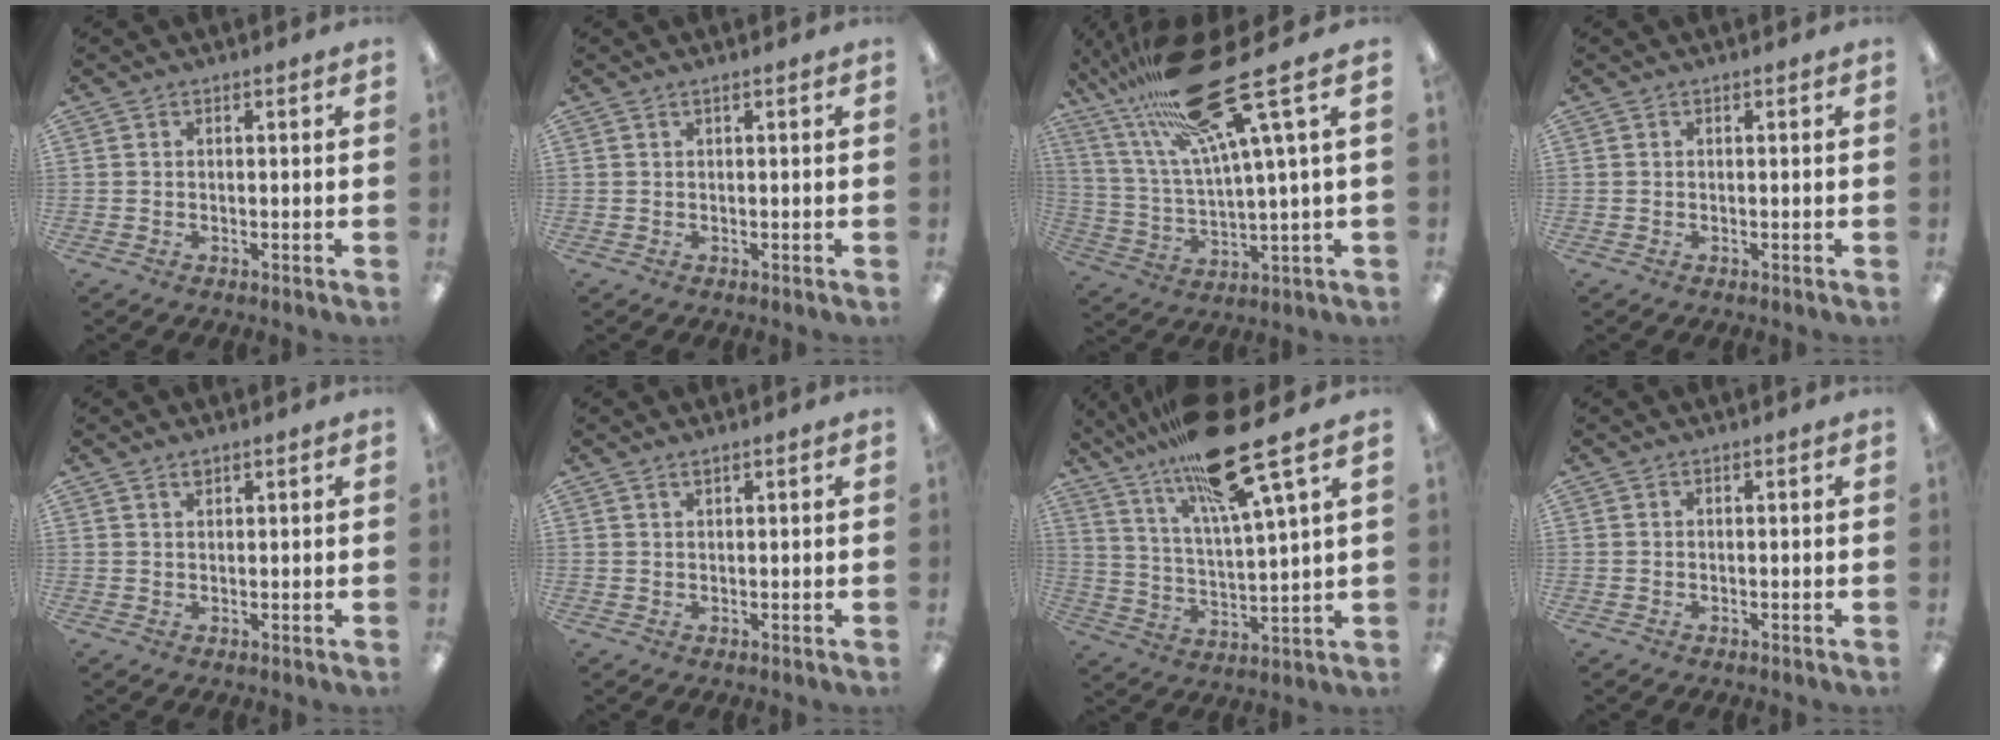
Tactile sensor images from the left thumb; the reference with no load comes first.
{"total": 0.7, "force": [0.3, 0.0, 0.6], "torque": [-0.012, 0.001, 0.005]}
{"total": 26.1, "force": [14.8, 7.0, 20.3], "torque": [-0.367, -0.078, 0.238]}
{"total": 0.0}
{"total": 1.2, "force": [1.1, 0.3, 0.4], "torque": [-0.010, 0.000, 0.021]}
{"total": 1.0, "force": [0.8, 0.2, 0.5], "torque": [-0.012, 0.001, 0.014]}
{"total": 24.0, "force": [16.1, 5.3, 17.1], "torque": [-0.286, -0.067, 0.257]}
{"total": 0.0}